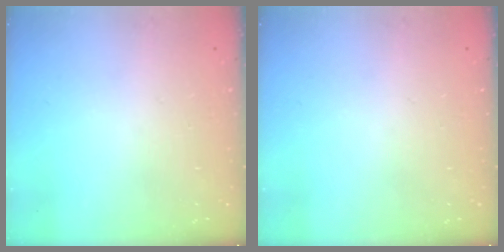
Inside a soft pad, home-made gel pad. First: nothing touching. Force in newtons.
{"total": 0.0}